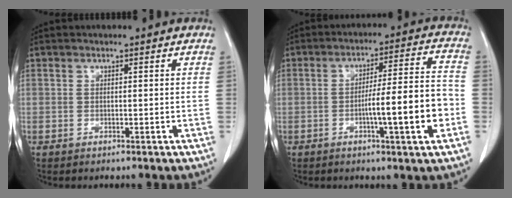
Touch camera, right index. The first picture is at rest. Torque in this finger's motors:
{"motor_torque": [1.65, -0.49, 0.82, 0.11]}